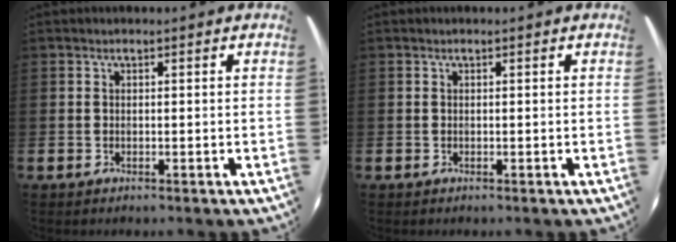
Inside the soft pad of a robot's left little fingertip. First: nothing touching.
{"total": 0.0}